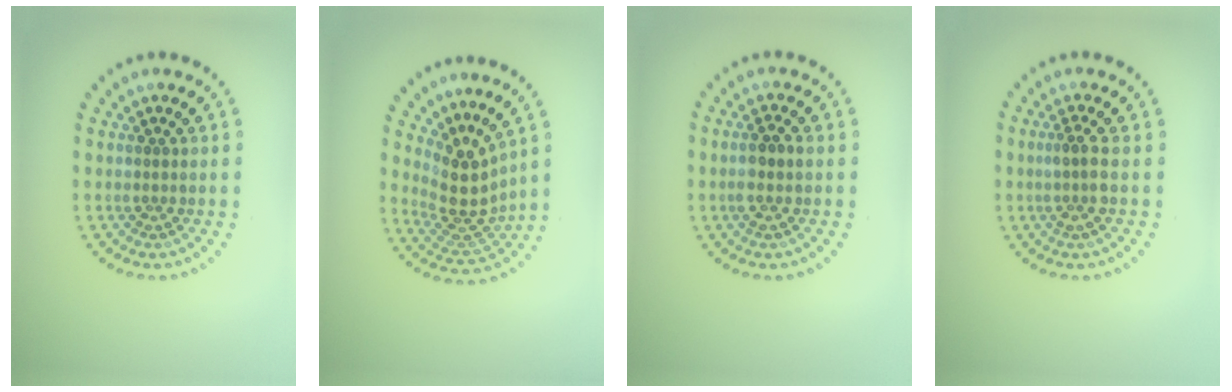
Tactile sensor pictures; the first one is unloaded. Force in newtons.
{"total": 4.1, "press": 2.9, "slide": 2.8}
{"total": 2.0, "press": 1.9, "slide": 0.5}
{"total": 1.6, "press": 1.3, "slide": 1.0}